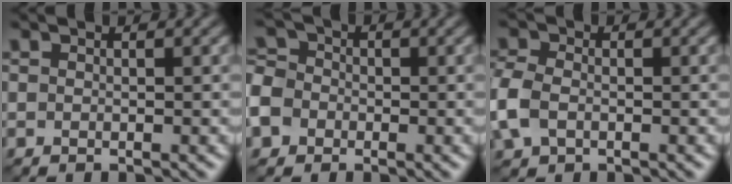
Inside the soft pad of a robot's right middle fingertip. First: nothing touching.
{"total": 6.9, "force": [-3.0, 5.6, 2.7], "torque": [-0.071, -0.007, -0.074]}
{"total": 4.2, "force": [-1.1, 3.0, 2.7], "torque": [-0.080, 0.000, -0.031]}